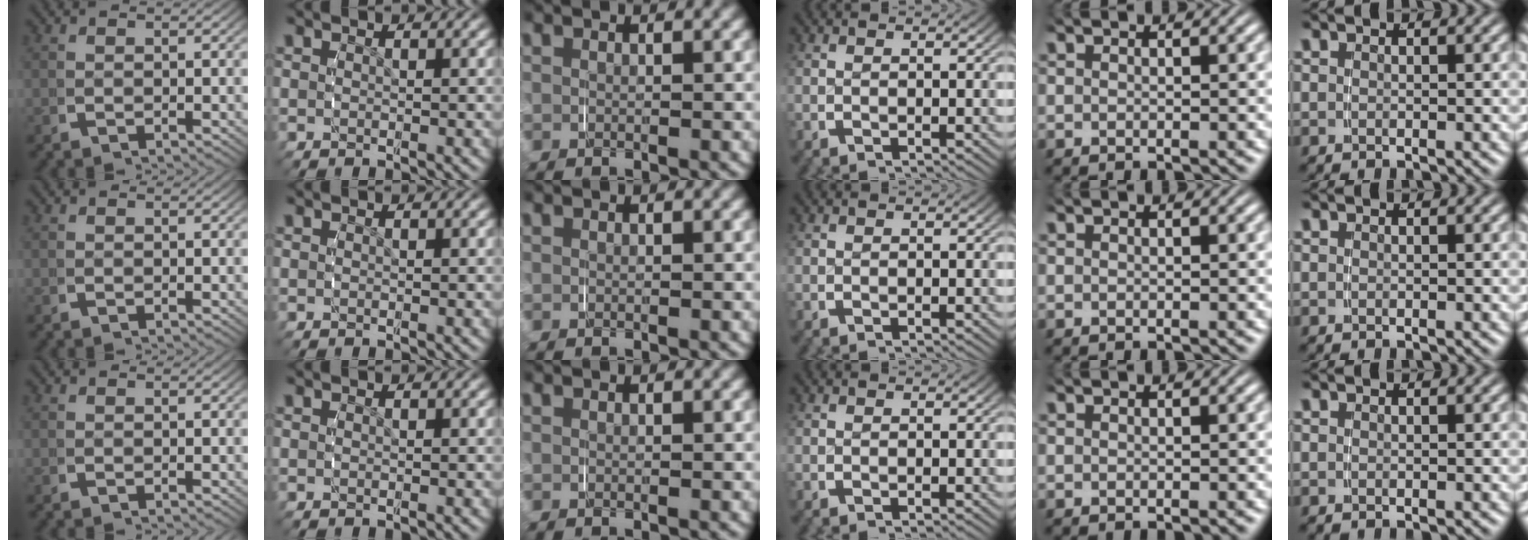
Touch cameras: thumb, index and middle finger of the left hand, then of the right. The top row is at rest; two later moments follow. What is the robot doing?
{"motion": "grasp_and_lifting", "object": "measuring cup"}